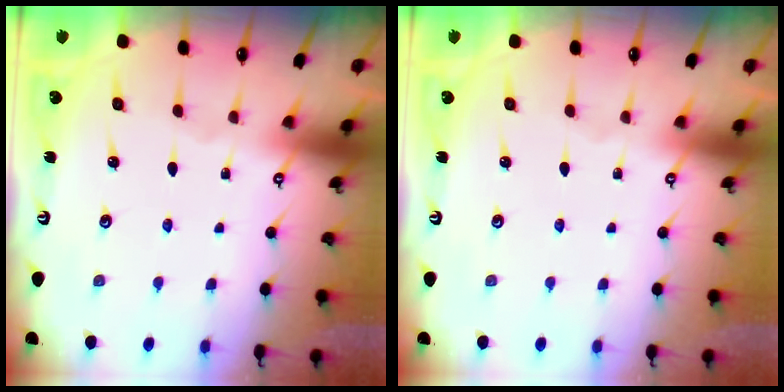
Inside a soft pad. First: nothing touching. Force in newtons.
{"total": 0.0}